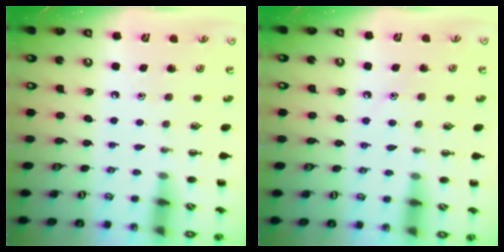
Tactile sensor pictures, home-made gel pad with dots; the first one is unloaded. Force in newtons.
{"total": 6.6, "press": 6.4, "slide": 1.4}